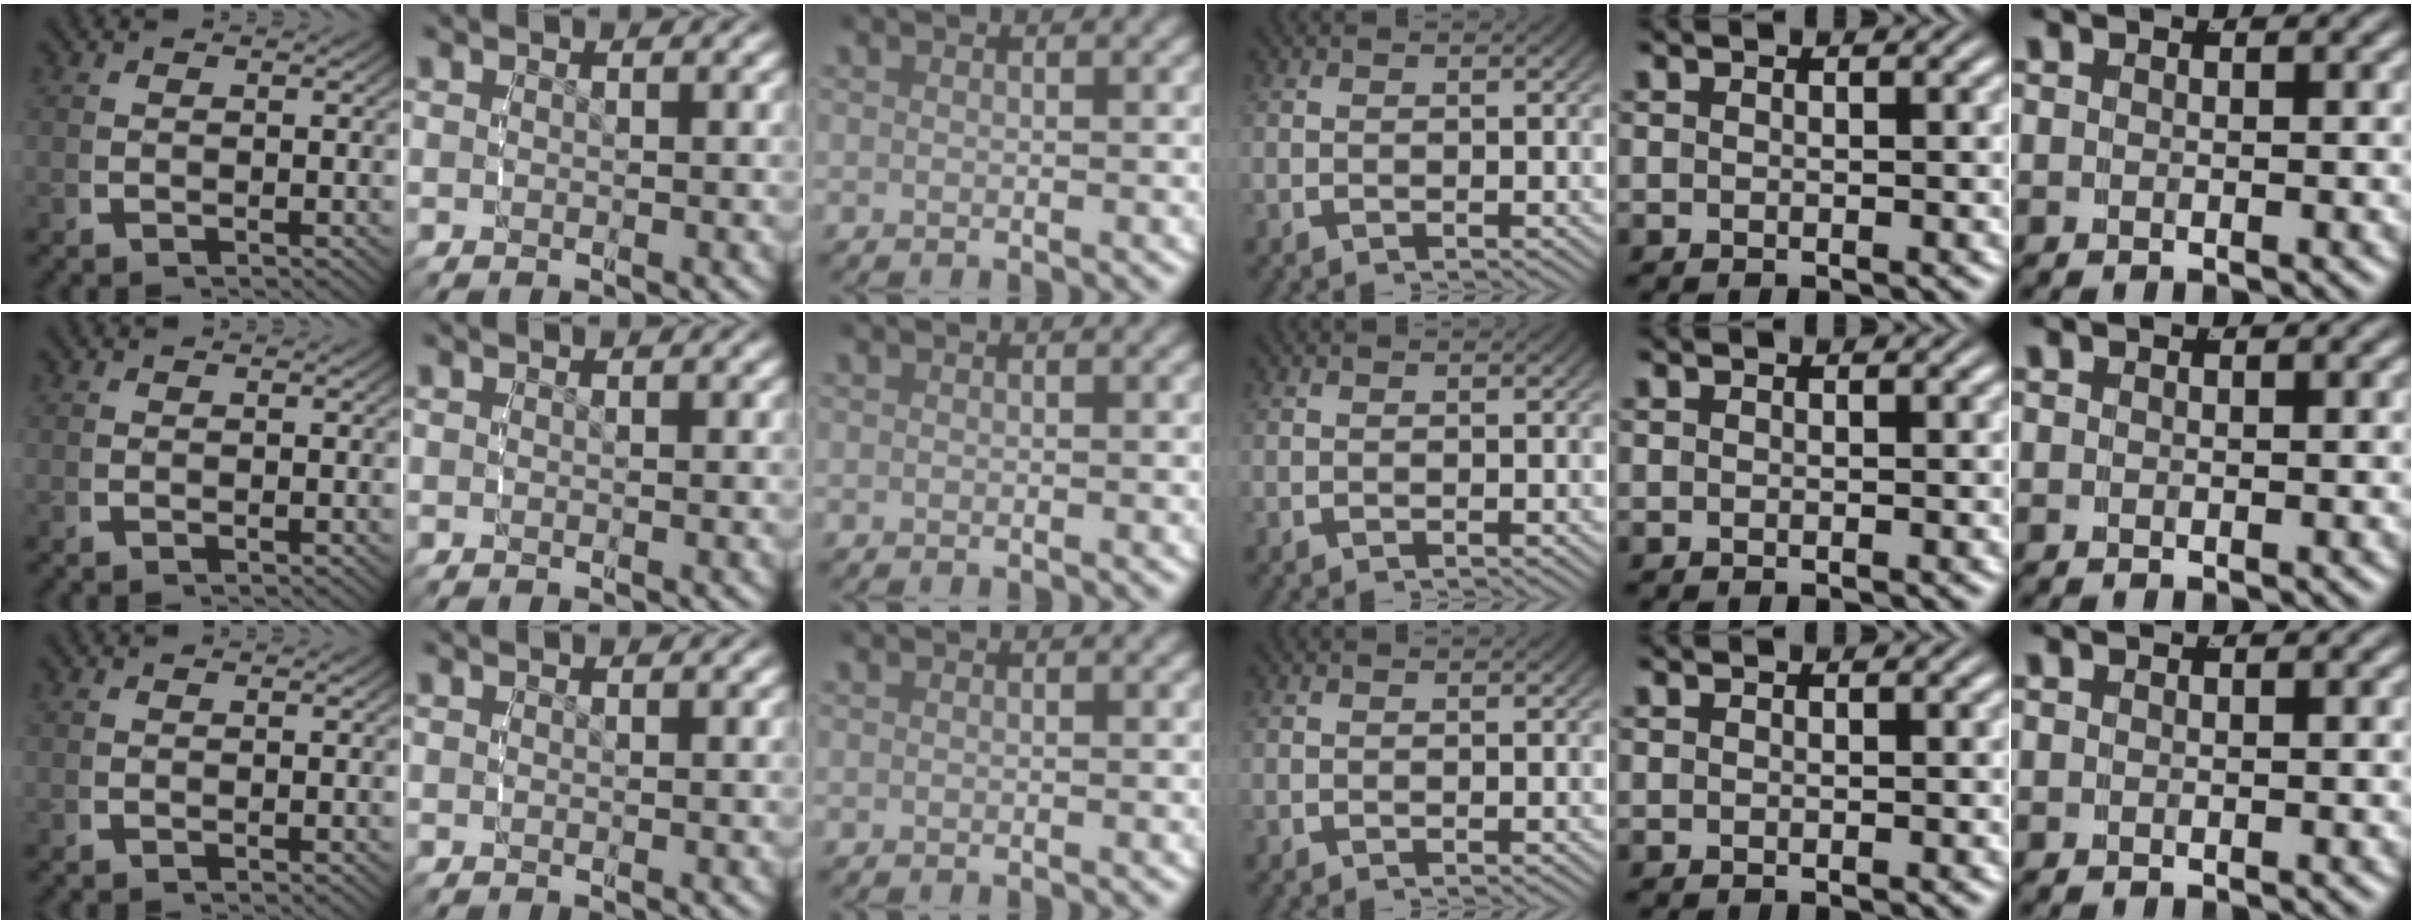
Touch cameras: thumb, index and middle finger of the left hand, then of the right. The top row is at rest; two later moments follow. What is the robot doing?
{"motion": "reach", "object": "paper"}